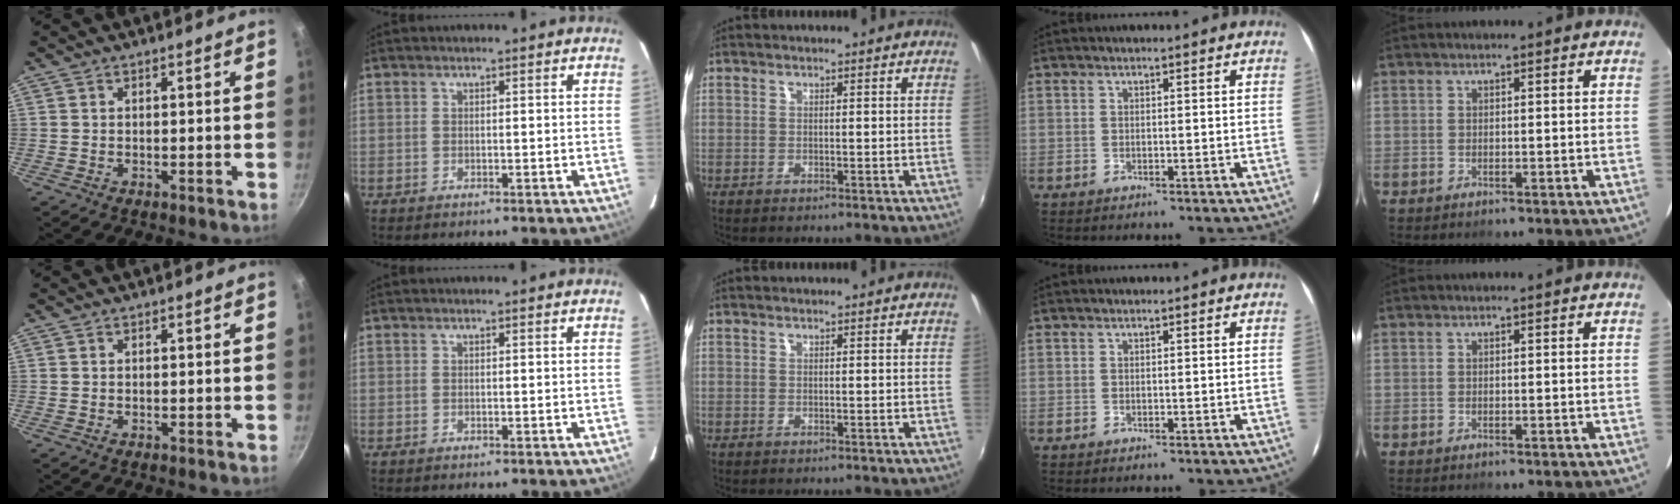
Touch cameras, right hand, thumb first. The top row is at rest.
{}